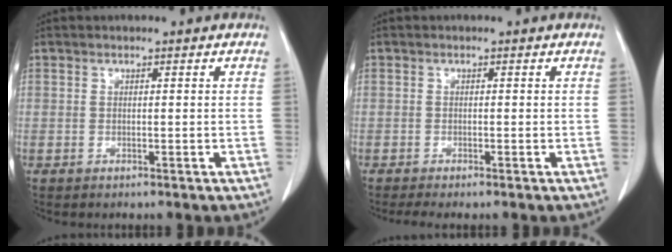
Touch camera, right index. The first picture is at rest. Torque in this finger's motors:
{"motor_torque": [0.23, -0.23, 0.11, 0.02]}